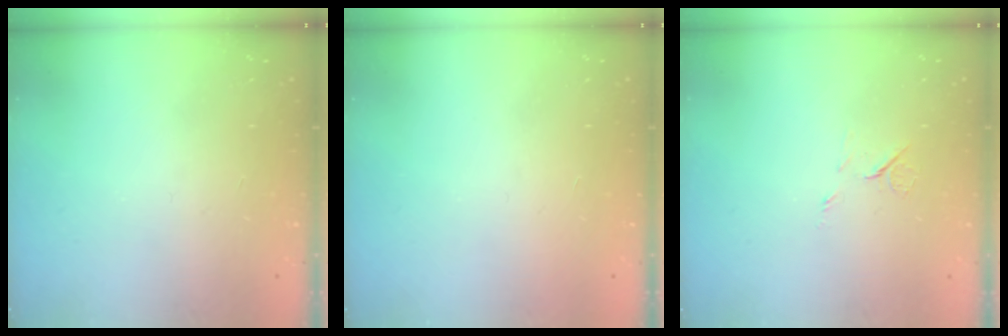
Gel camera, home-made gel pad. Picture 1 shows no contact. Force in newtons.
{"total": 1.5, "press": 1.5, "slide": 0.1}
{"total": 6.0, "press": 6.0, "slide": 0.8}